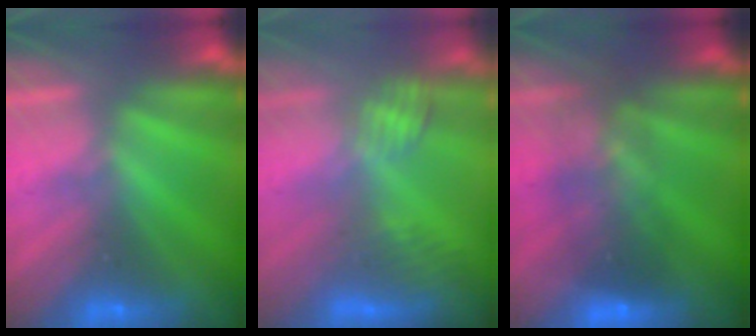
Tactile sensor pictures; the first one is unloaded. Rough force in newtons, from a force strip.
{"total": 2.8}
{"total": 7.0}